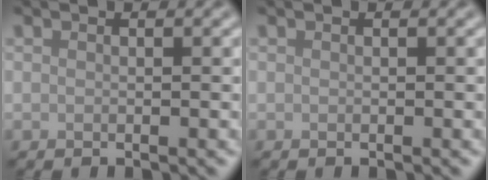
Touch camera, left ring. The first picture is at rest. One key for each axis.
{"total": 0.0}